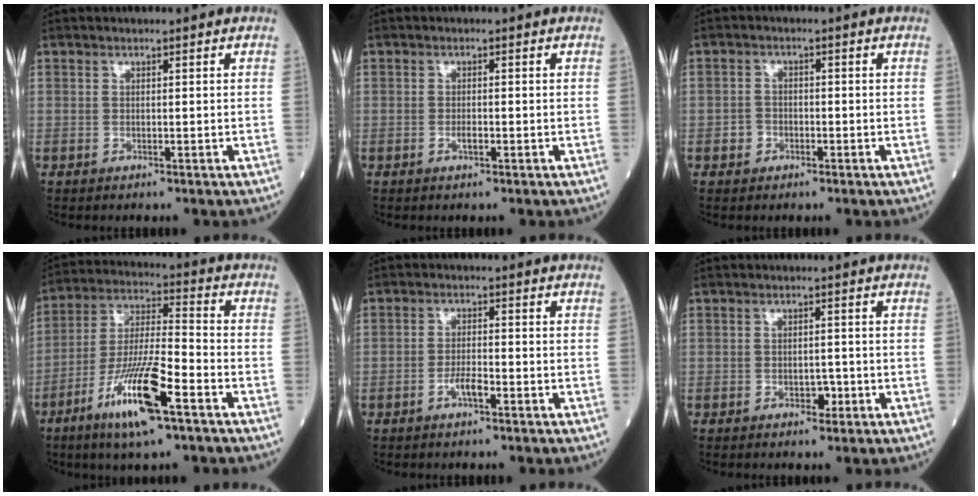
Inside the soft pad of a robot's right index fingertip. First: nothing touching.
{"total": 1.3, "force": [-0.5, 0.4, 1.1], "torque": [-0.020, 0.001, -0.009]}
{"total": 2.2, "force": [-1.1, 1.8, 0.6], "torque": [-0.009, 0.007, -0.022]}
{"total": 13.9, "force": [-7.3, 1.6, 11.7], "torque": [-0.228, -0.018, -0.134]}
{"total": 2.5, "force": [-1.4, 0.6, 2.0], "torque": [-0.036, 0.002, -0.027]}
{"total": 1.8, "force": [-0.9, 1.1, 1.2], "torque": [-0.011, 0.004, -0.011]}